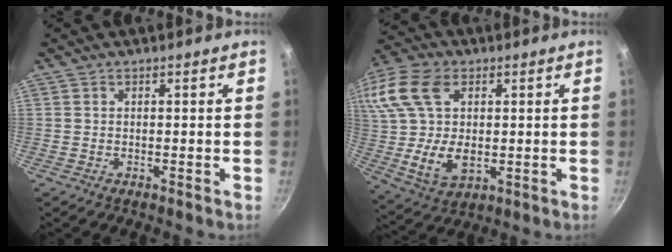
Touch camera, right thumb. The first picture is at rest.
{"total": 22.6, "force": [4.7, 15.2, 16.1], "torque": [-0.342, 0.012, 0.089]}